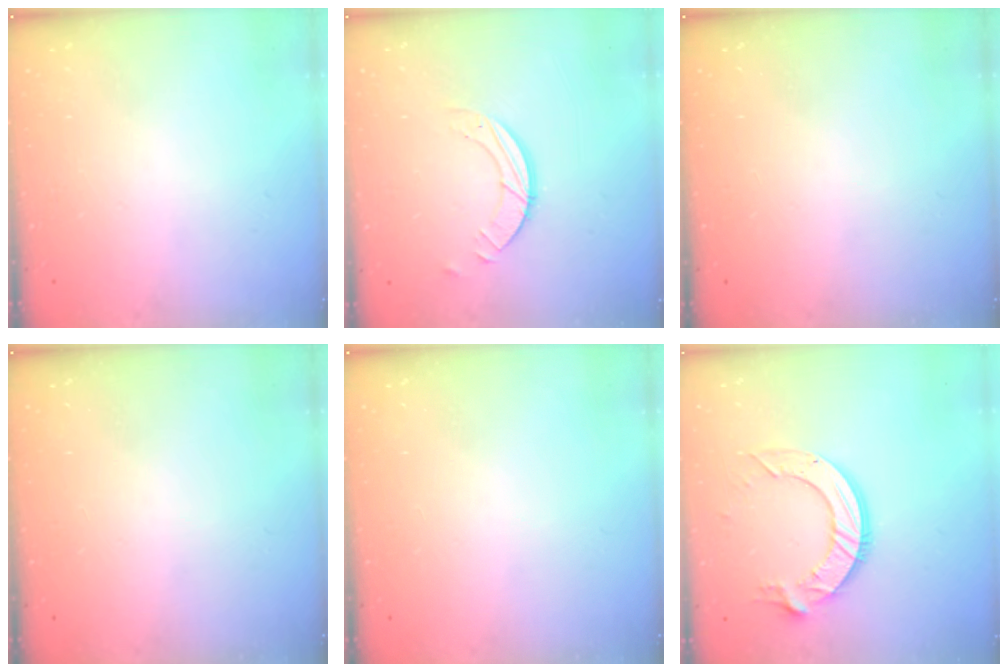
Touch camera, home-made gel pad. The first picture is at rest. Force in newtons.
{"total": 3.9, "press": 3.9, "slide": 0.4}
{"total": 0.0}
{"total": 0.0}
{"total": 0.0}
{"total": 11.3, "press": 11.2, "slide": 1.1}